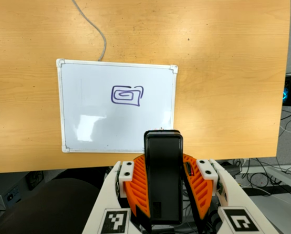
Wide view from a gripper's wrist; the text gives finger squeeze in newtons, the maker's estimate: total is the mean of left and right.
{"total": 8.1, "left": 6.2, "right": 10.0}